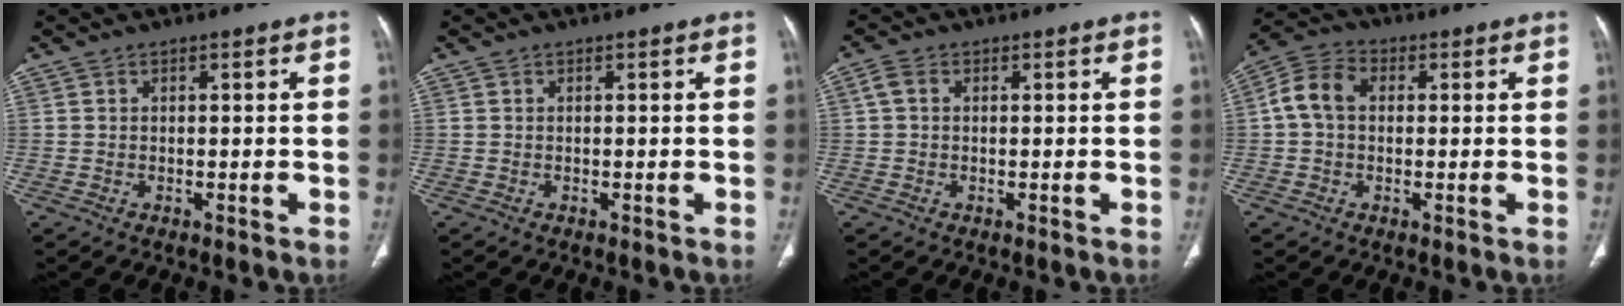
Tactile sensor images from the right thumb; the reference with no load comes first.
{"total": 0.0}
{"total": 2.1, "force": [0.4, 1.6, 1.4], "torque": [-0.031, 0.010, 0.008]}
{"total": 7.2, "force": [0.8, 5.2, 4.8], "torque": [-0.092, 0.025, 0.007]}